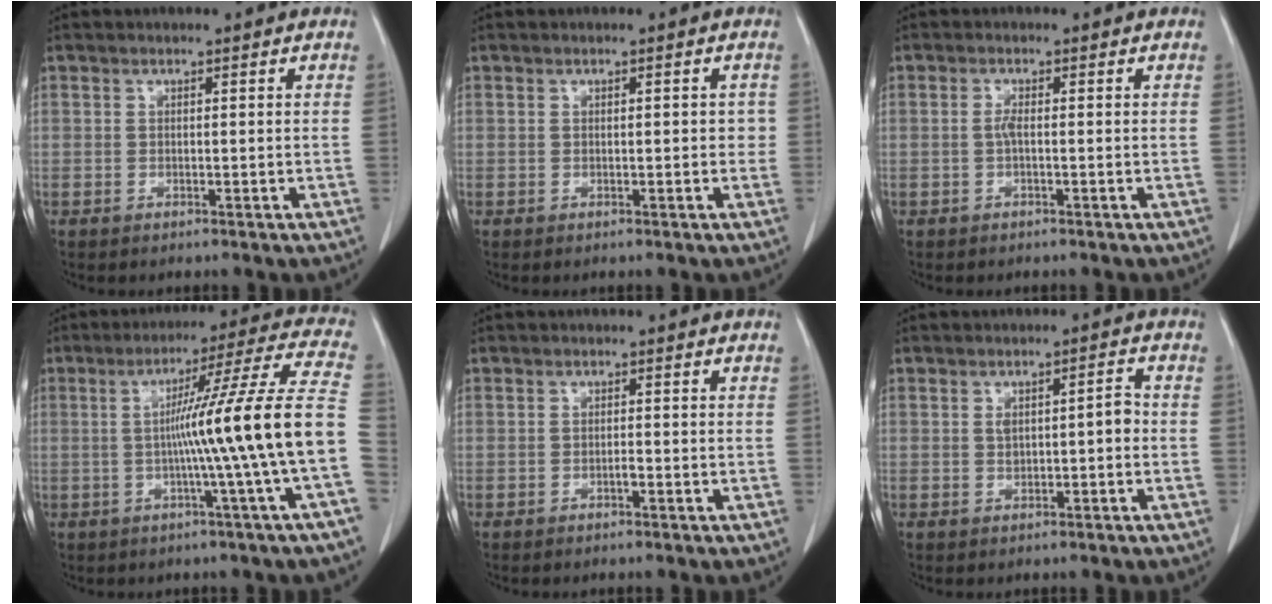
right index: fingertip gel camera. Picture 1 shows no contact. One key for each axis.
{"total": 1.6, "fx": 0.1, "fy": 0.8, "fz": 1.4, "tx": -0.013, "ty": 0.003, "tz": 0.000}
{"total": 1.1, "fx": -0.1, "fy": 0.1, "fz": 1.1, "tx": -0.020, "ty": 0.002, "tz": -0.003}
{"total": 16.7, "fx": -2.4, "fy": -3.0, "fz": 16.3, "tx": -0.231, "ty": 0.006, "tz": -0.044}
{"total": 0.6, "fx": -0.3, "fy": 0.1, "fz": 0.5, "tx": -0.007, "ty": 0.003, "tz": -0.004}
{"total": 3.4, "fx": 0.0, "fy": 1.2, "fz": 3.2, "tx": -0.052, "ty": 0.017, "tz": 0.007}